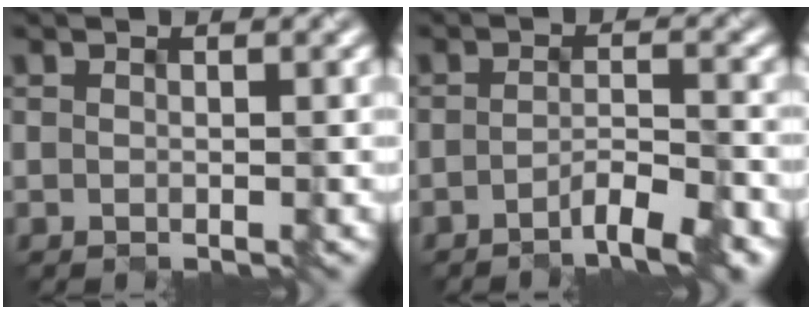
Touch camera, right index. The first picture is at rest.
{"total": 4.0, "force": [-2.7, 0.7, 2.8], "torque": [-0.042, 0.002, -0.047]}